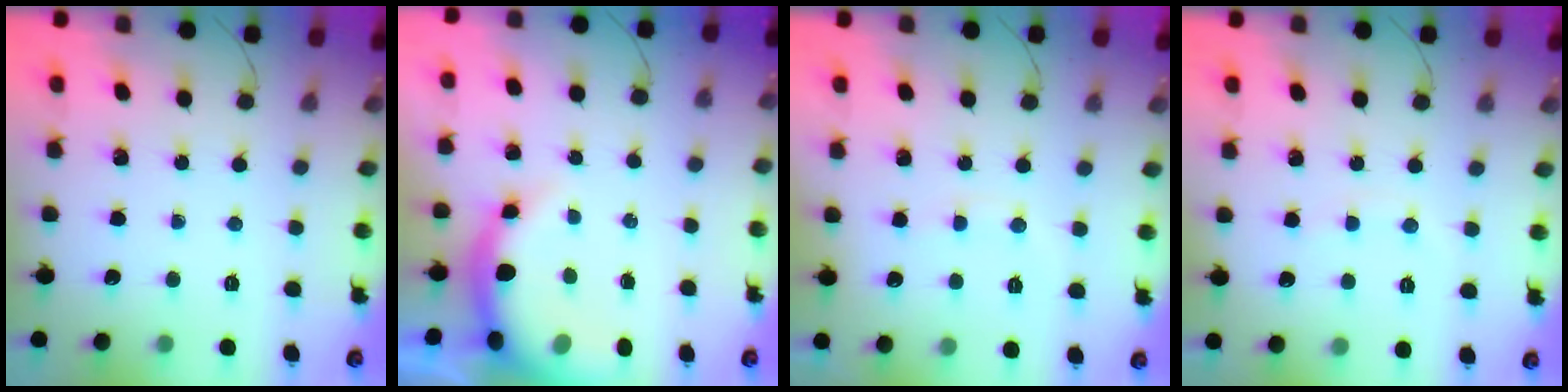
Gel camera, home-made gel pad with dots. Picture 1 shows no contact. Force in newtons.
{"total": 7.5, "press": 7.3, "slide": 1.7}
{"total": 7.5, "press": 7.4, "slide": 1.5}
{"total": 4.6, "press": 4.4, "slide": 1.2}